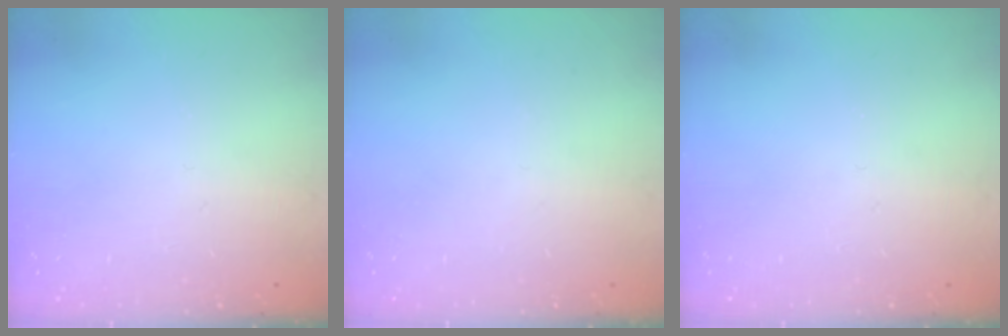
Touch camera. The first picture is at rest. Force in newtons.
{"total": 0.0}
{"total": 0.0}